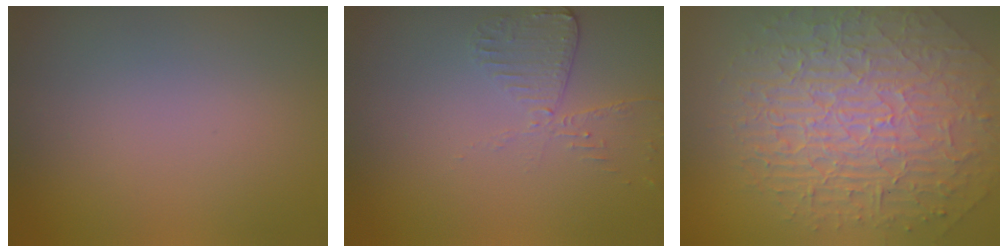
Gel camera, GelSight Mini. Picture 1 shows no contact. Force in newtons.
{"total": 2.0, "press": 1.9, "slide": 0.6}
{"total": 10.2, "press": 6.7, "slide": 7.8}